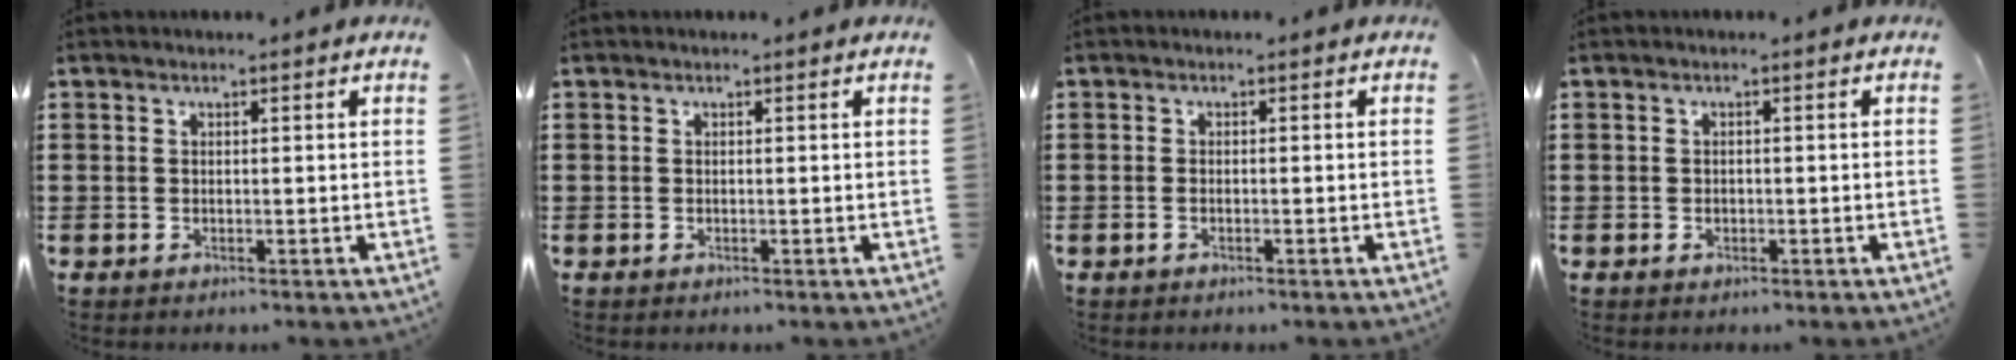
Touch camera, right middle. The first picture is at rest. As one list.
[{"total": 0.0}, {"total": 0.7, "force": [-0.3, 0.2, 0.6], "torque": [-0.011, -0.004, -0.005]}, {"total": 0.7, "force": [-0.3, 0.5, 0.4], "torque": [-0.008, 0.000, -0.006]}]